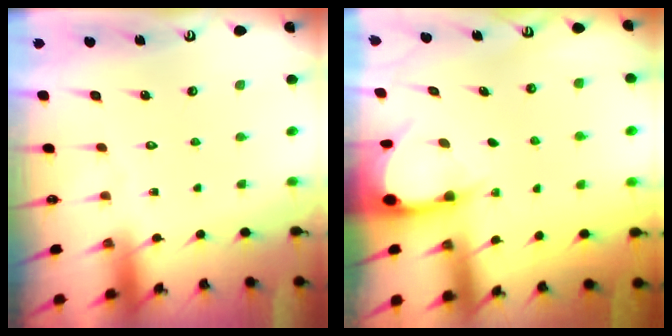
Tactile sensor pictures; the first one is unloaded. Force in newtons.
{"total": 3.6, "press": 3.6, "slide": 0.2}